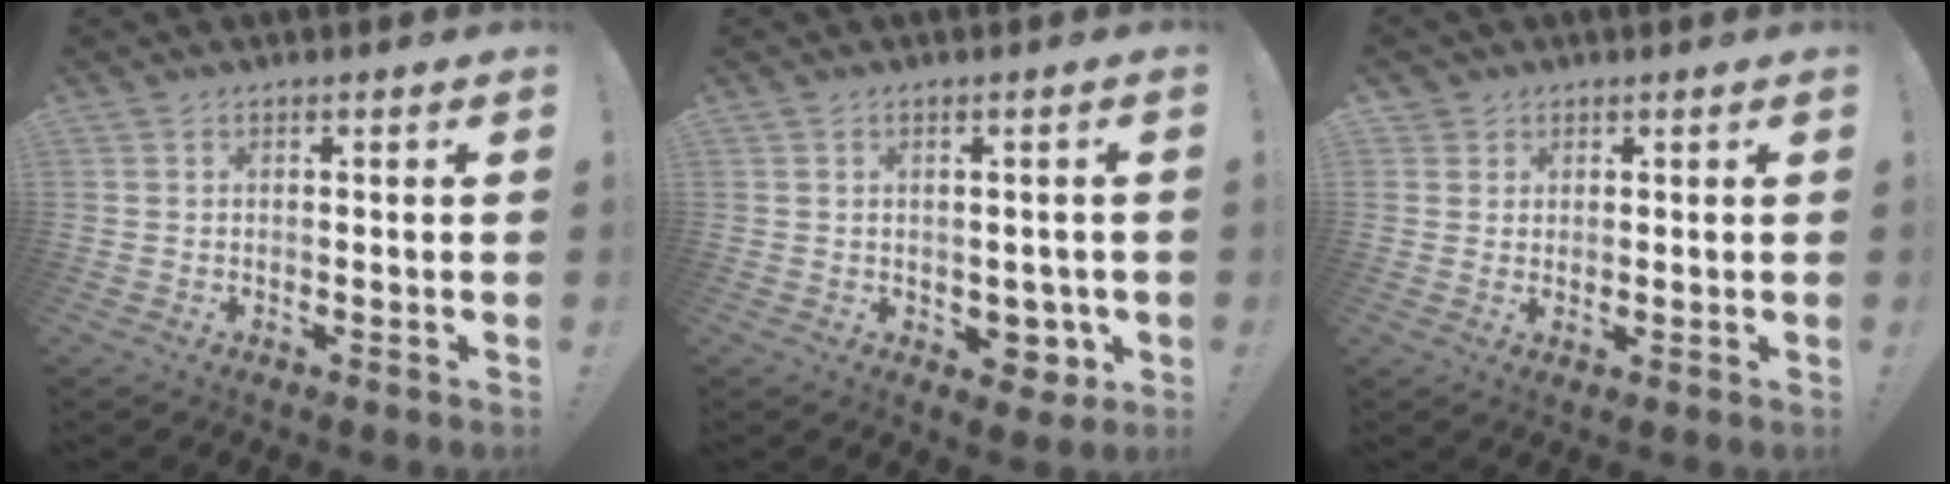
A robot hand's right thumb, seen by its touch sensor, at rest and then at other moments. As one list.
[{"total": 5.8, "force": [-0.8, 4.7, 3.3], "torque": [-0.019, 0.003, -0.006]}, {"total": 2.5, "force": [1.7, 1.9, 0.2], "torque": [-0.001, -0.008, 0.031]}]